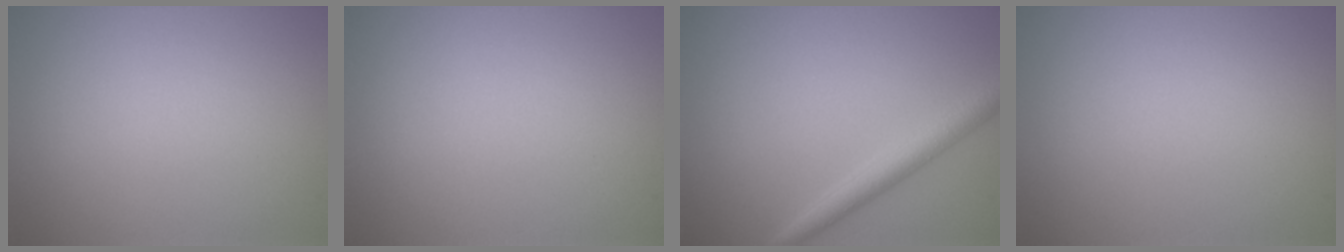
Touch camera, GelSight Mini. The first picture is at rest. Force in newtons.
{"total": 0.0}
{"total": 2.7, "press": 2.7, "slide": 0.3}
{"total": 0.0}